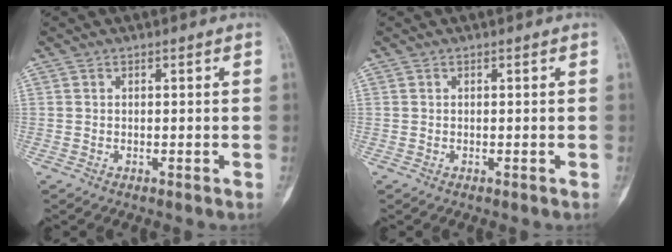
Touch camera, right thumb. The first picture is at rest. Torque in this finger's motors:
{"motor_torque": [0.00, 0.00, 0.10, -0.09, 0.00]}